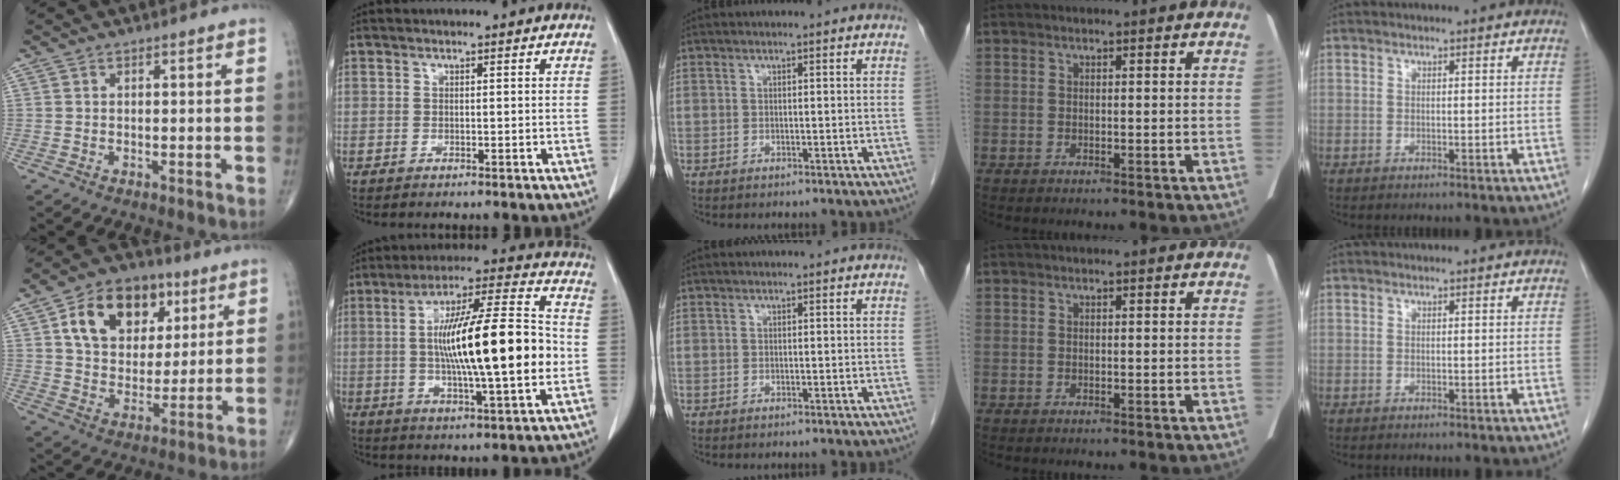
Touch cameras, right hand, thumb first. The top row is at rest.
{"thumb": {"total": 17.5, "force": [6.7, 12.3, 10.4], "torque": [-0.138, -0.012, 0.113]}, "index": {"total": 20.7, "force": [-0.6, 2.2, 20.6], "torque": [-0.348, 0.011, -0.015]}}